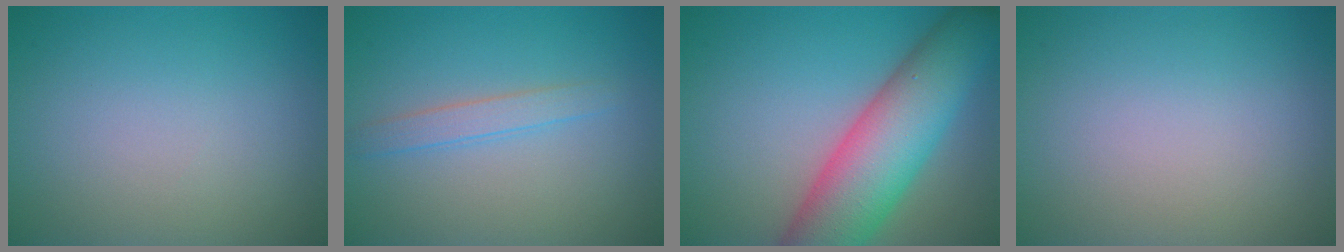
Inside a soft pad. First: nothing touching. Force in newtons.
{"total": 1.7, "press": 1.7, "slide": 0.1}
{"total": 10.3, "press": 10.3, "slide": 0.6}
{"total": 0.0}